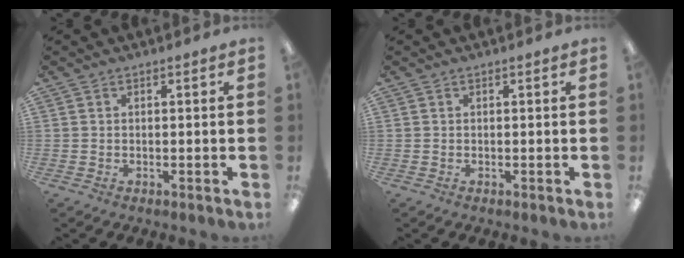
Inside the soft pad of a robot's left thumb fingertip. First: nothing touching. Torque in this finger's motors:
{"motor_torque": [-0.05, -0.05, 0.04, 0.00, 0.00]}